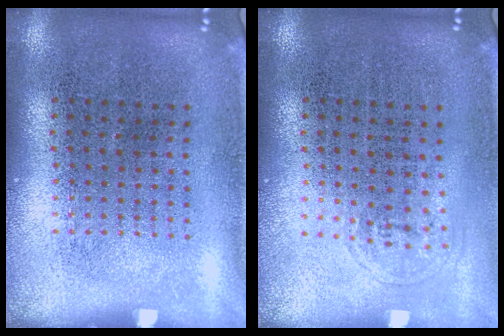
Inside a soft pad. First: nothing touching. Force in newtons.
{"total": 0.5, "press": 0.5, "slide": 0.2}